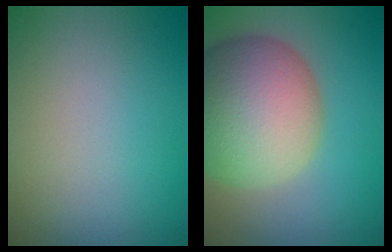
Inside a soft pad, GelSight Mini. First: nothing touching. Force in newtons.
{"total": 13.1, "press": 13.1, "slide": 0.8}